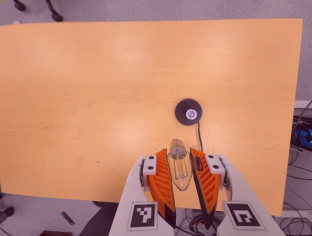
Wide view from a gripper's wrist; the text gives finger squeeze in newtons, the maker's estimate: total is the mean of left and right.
{"total": 12.8, "left": 14.0, "right": 11.5}